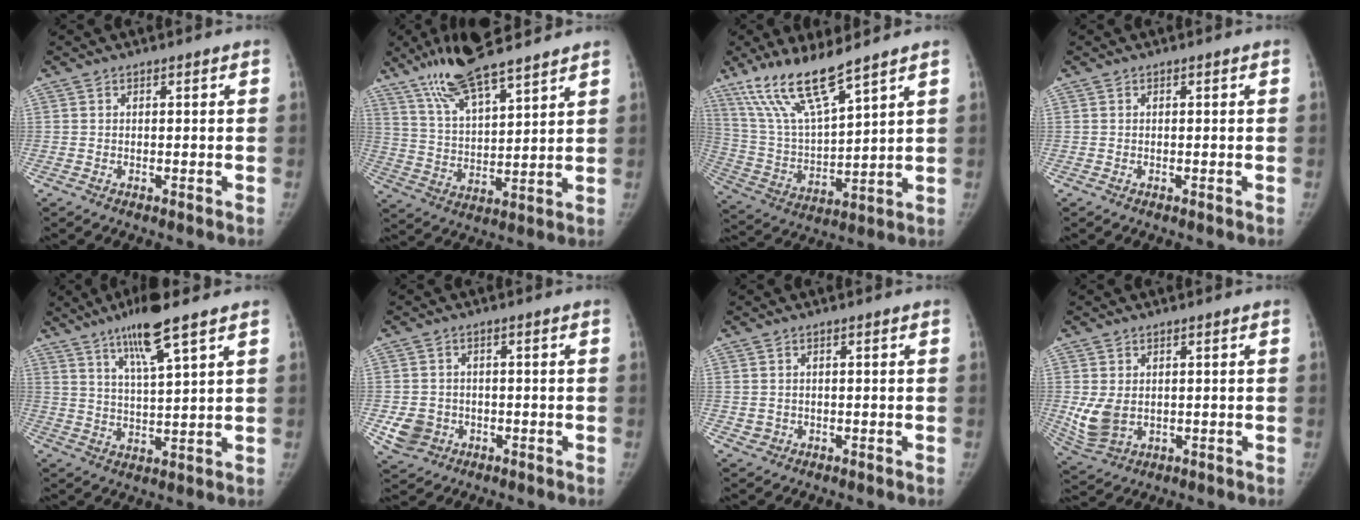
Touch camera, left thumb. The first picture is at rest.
{"total": 15.9, "force": [12.2, 3.7, 9.6], "torque": [-0.157, -0.046, 0.224]}
{"total": 14.6, "force": [10.7, 2.6, 9.5], "torque": [-0.178, -0.055, 0.223]}
{"total": 0.0}
{"total": 10.2, "force": [6.5, 0.9, 7.8], "torque": [-0.140, -0.030, 0.118]}
{"total": 5.2, "force": [-1.4, 4.7, 1.8], "torque": [-0.023, 0.004, -0.017]}
{"total": 1.3, "force": [0.0, 1.3, 0.4], "torque": [-0.005, 0.000, 0.008]}
{"total": 6.4, "force": [0.4, 4.6, 4.5], "torque": [-0.093, -0.015, 0.024]}